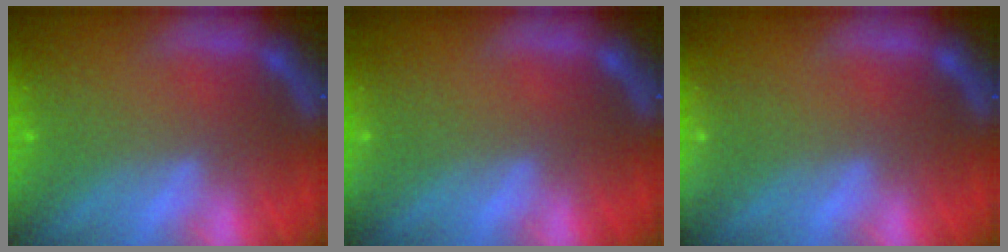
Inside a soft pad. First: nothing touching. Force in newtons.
{"total": 1.4}
{"total": 3.0}